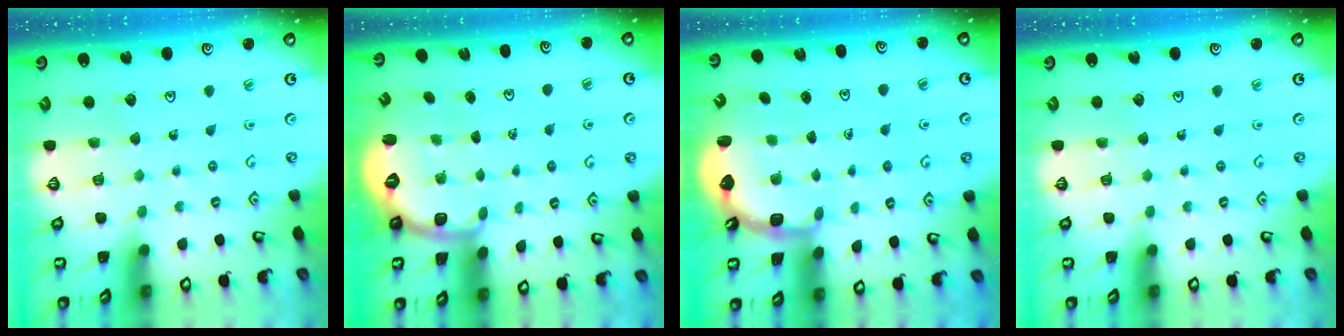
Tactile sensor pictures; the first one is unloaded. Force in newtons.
{"total": 2.6, "press": 1.6, "slide": 2.1}
{"total": 2.6, "press": 2.3, "slide": 1.3}
{"total": 0.0}